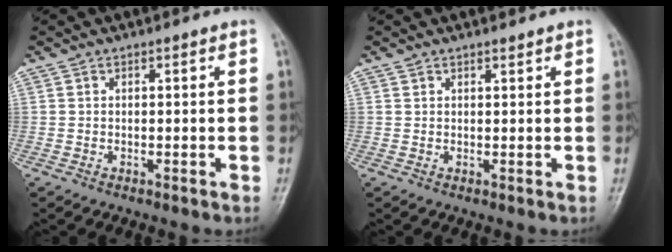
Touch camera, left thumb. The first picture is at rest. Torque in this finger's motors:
{"motor_torque": [-0.39, -0.41, -0.17, -0.13, 0.01]}